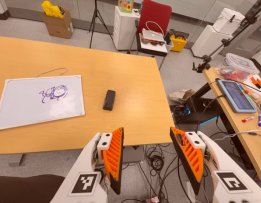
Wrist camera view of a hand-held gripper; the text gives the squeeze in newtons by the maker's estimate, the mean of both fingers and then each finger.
{"total": 0.0}